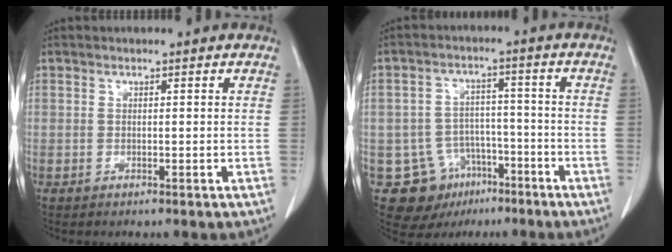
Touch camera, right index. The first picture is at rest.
{"total": 10.7, "force": [-5.5, 8.8, 2.8], "torque": [-0.049, 0.027, -0.073]}